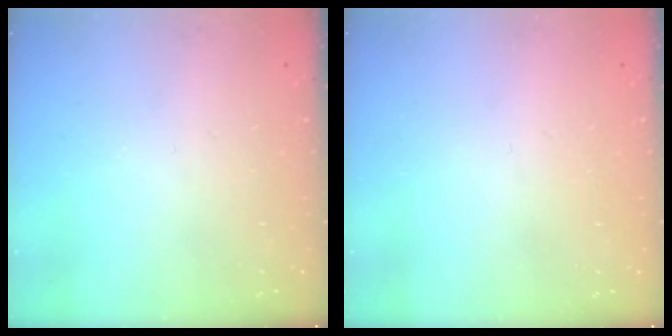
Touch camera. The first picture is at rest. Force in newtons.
{"total": 0.9, "press": 0.9, "slide": 0.1}